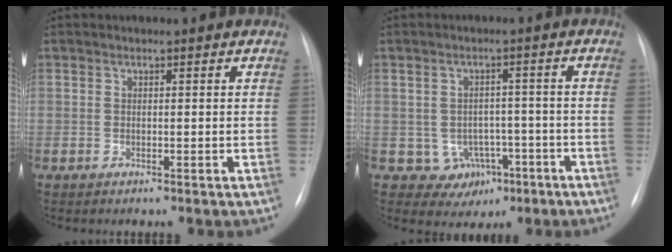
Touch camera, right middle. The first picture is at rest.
{"total": 6.0, "force": [-2.4, 5.2, 1.5], "torque": [-0.013, 0.017, -0.018]}